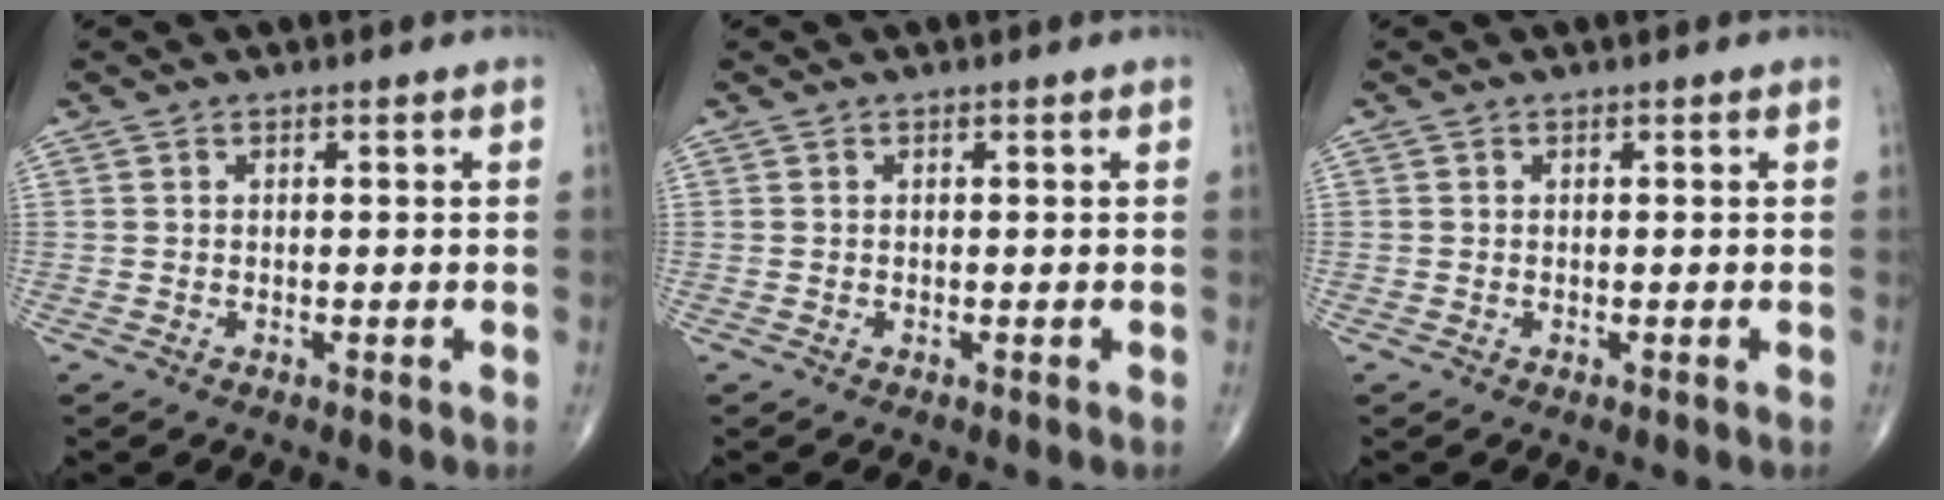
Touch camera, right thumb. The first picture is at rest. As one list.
[{"total": 0.0}, {"total": 0.0}]